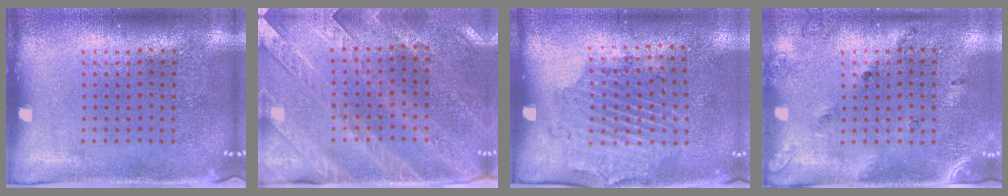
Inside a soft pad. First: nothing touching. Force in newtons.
{"total": 3.0, "press": 2.6, "slide": 1.4}
{"total": 1.8, "press": 1.2, "slide": 1.3}
{"total": 1.5, "press": 1.0, "slide": 1.1}